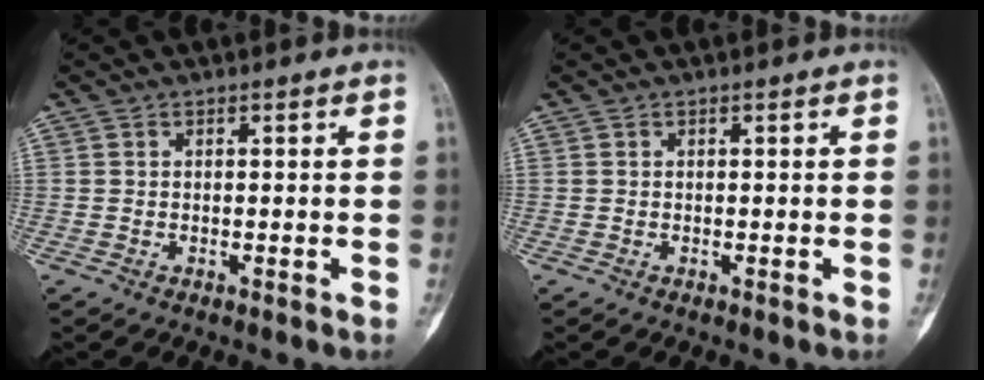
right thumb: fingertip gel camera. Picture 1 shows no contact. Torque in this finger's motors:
{"motor_torque": [0.00, 0.00, 0.02, -0.02, 0.01]}